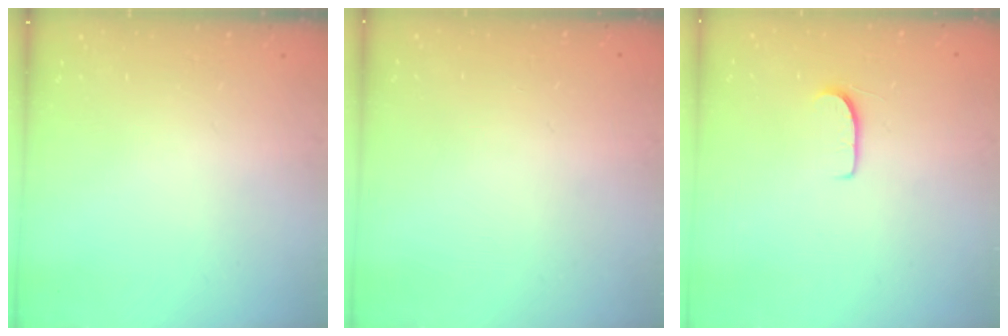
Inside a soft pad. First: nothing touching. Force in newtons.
{"total": 0.0}
{"total": 5.9, "press": 5.9, "slide": 0.4}